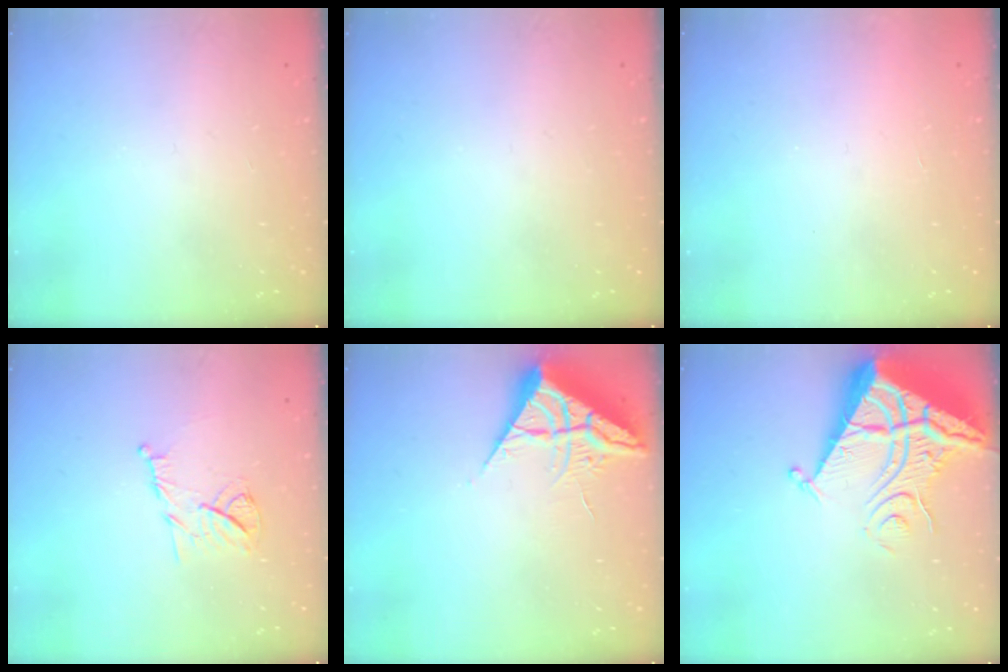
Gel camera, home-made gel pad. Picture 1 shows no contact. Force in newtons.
{"total": 0.0}
{"total": 1.6, "press": 1.6, "slide": 0.1}
{"total": 8.6, "press": 8.6, "slide": 0.7}
{"total": 7.1, "press": 7.1, "slide": 0.4}
{"total": 12.7, "press": 12.6, "slide": 1.2}